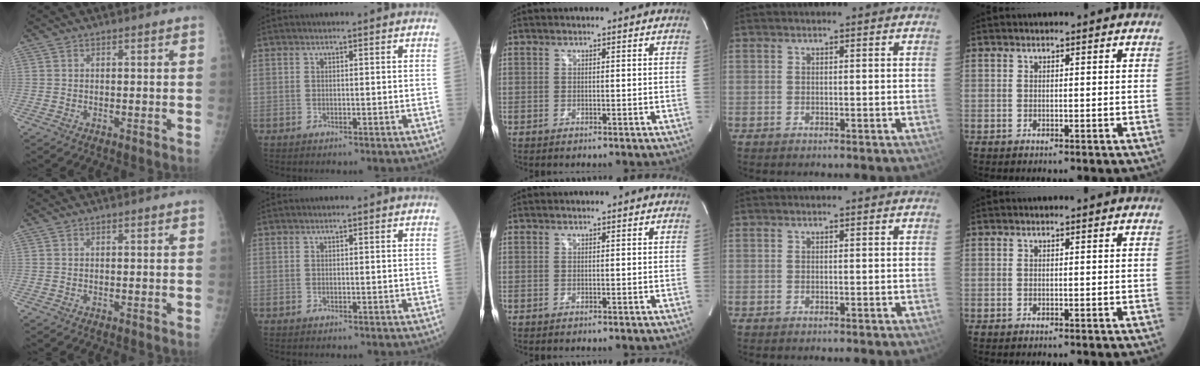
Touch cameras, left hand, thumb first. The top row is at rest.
{}